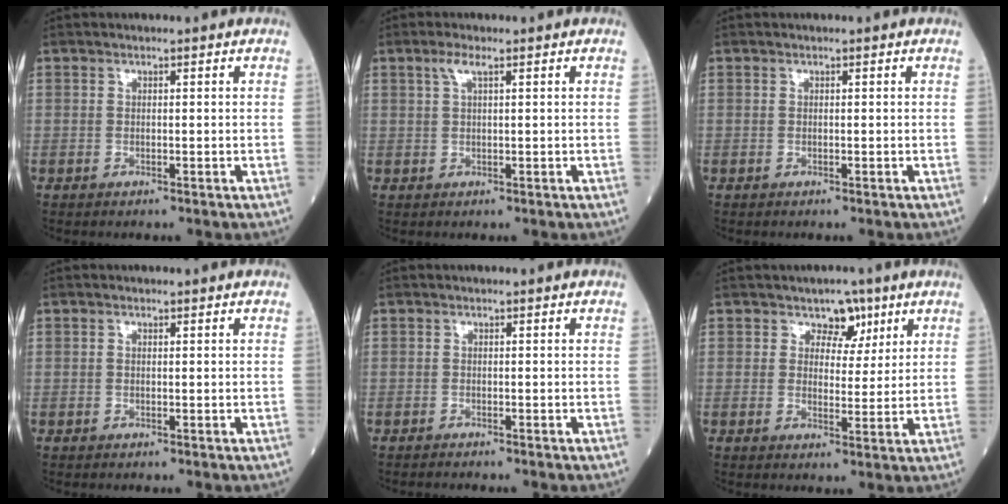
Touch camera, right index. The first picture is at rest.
{"total": 2.1, "force": [1.1, 0.2, 1.8], "torque": [-0.044, 0.010, 0.023]}
{"total": 0.0}
{"total": 0.0}
{"total": 1.5, "force": [-1.4, -0.1, 0.5], "torque": [-0.008, -0.002, -0.019]}
{"total": 4.2, "force": [2.5, 2.9, 1.8], "torque": [-0.014, 0.002, 0.034]}